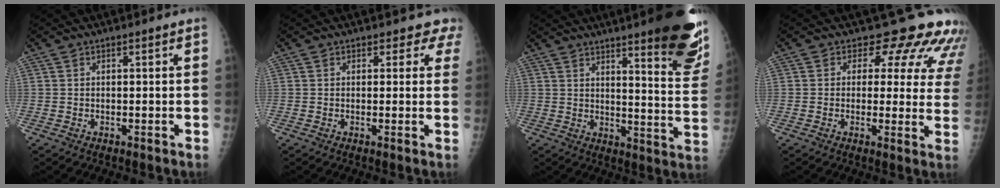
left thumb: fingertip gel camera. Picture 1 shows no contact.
{"total": 3.4, "force": [2.8, 1.9, -0.4], "torque": [0.036, -0.016, 0.006]}
{"total": 19.5, "force": [13.1, 3.3, 14.0], "torque": [-0.151, -0.085, 0.164]}
{"total": 13.8, "force": [11.9, 6.0, 3.5], "torque": [0.015, -0.073, 0.106]}